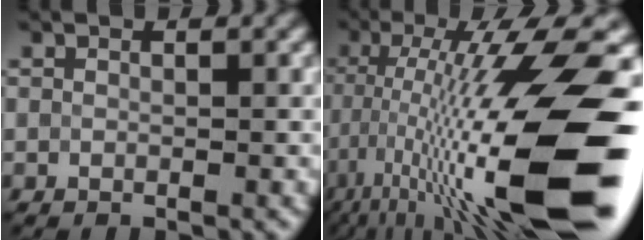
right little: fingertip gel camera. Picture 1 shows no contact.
{"total": 18.0, "force": [-4.3, 4.1, 17.0], "torque": [-0.289, 0.028, -0.073]}